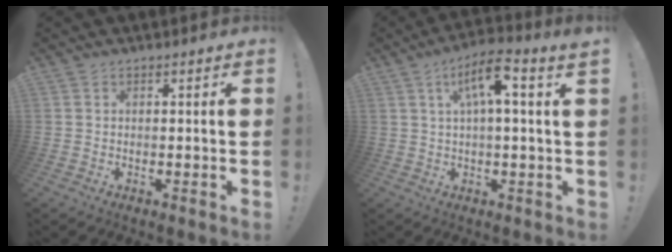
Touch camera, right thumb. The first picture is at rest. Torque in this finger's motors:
{"motor_torque": [0.30, 0.35, 0.13, 0.11, 0.06]}